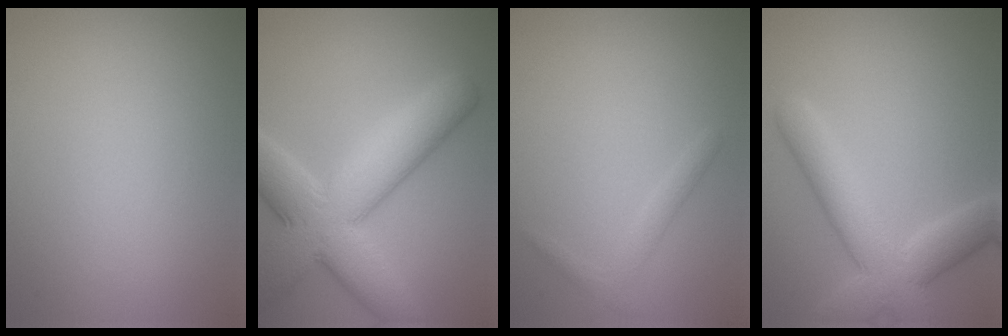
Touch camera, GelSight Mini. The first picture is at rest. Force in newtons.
{"total": 9.7, "press": 9.7, "slide": 0.2}
{"total": 1.3, "press": 1.3, "slide": 0.1}
{"total": 6.7, "press": 6.7, "slide": 0.5}